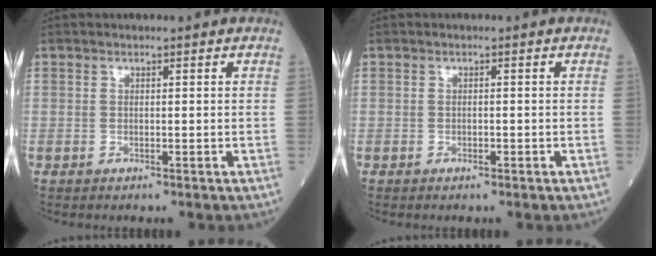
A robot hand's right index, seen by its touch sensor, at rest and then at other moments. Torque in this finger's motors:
{"motor_torque": [0.01, -0.01, -0.02, 0.01]}